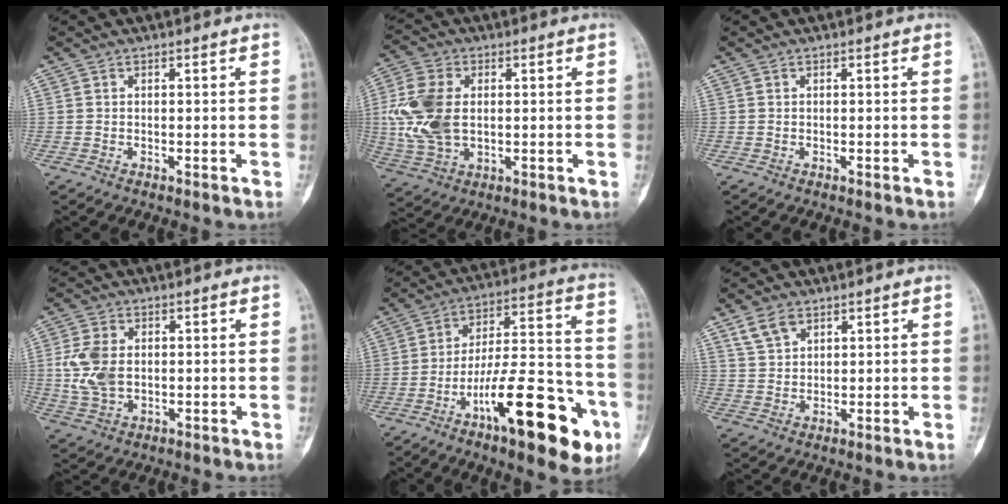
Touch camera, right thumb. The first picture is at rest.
{"total": 12.5, "force": [0.8, 8.1, 9.5], "torque": [-0.209, 0.003, 0.020]}
{"total": 0.0}
{"total": 8.2, "force": [0.5, 5.4, 6.1], "torque": [-0.131, -0.001, 0.016]}
{"total": 23.7, "force": [-10.7, 7.5, 19.8], "torque": [-0.275, 0.060, -0.161]}
{"total": 4.7, "force": [3.1, 2.8, 2.3], "torque": [-0.035, -0.010, 0.066]}